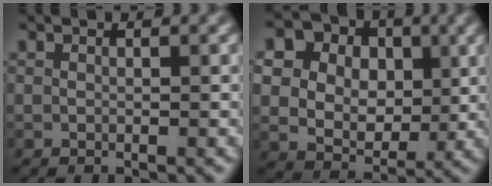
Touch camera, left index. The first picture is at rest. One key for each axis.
{"total": 14.8, "fx": 2.8, "fy": 12.3, "fz": 7.7, "tx": -0.159, "ty": -0.024, "tz": 0.035}